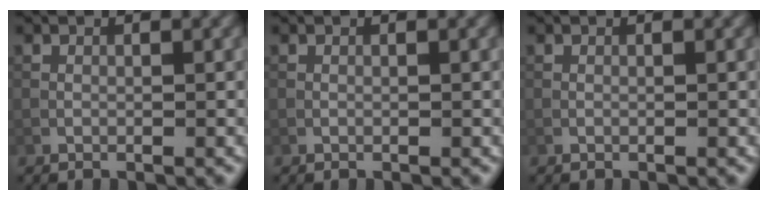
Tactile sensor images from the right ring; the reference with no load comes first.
{"total": 0.0}
{"total": 0.0}